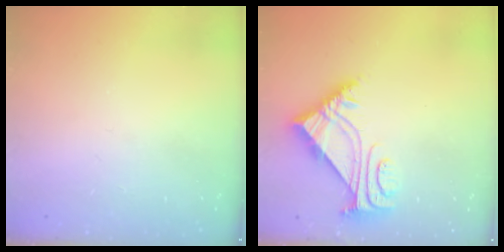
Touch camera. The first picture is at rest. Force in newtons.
{"total": 4.9, "press": 4.8, "slide": 0.7}